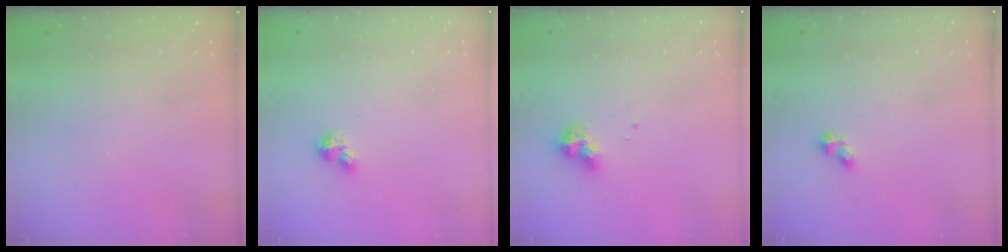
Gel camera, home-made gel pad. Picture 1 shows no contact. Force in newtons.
{"total": 2.8, "press": 2.8, "slide": 0.2}
{"total": 7.9, "press": 7.9, "slide": 0.4}
{"total": 2.4, "press": 2.4, "slide": 0.3}